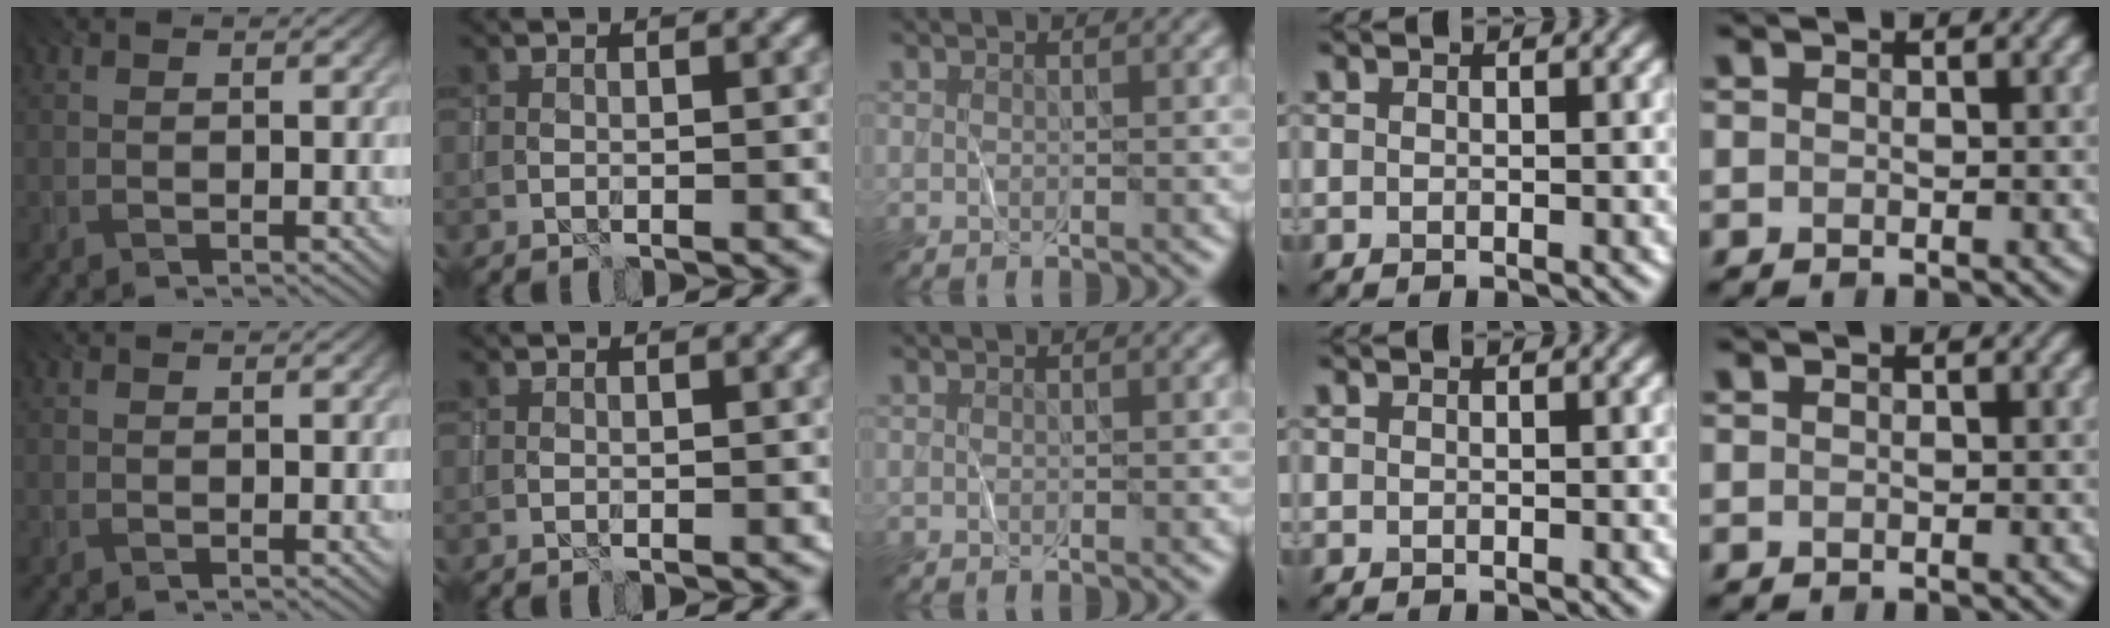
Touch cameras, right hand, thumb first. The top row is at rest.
{}